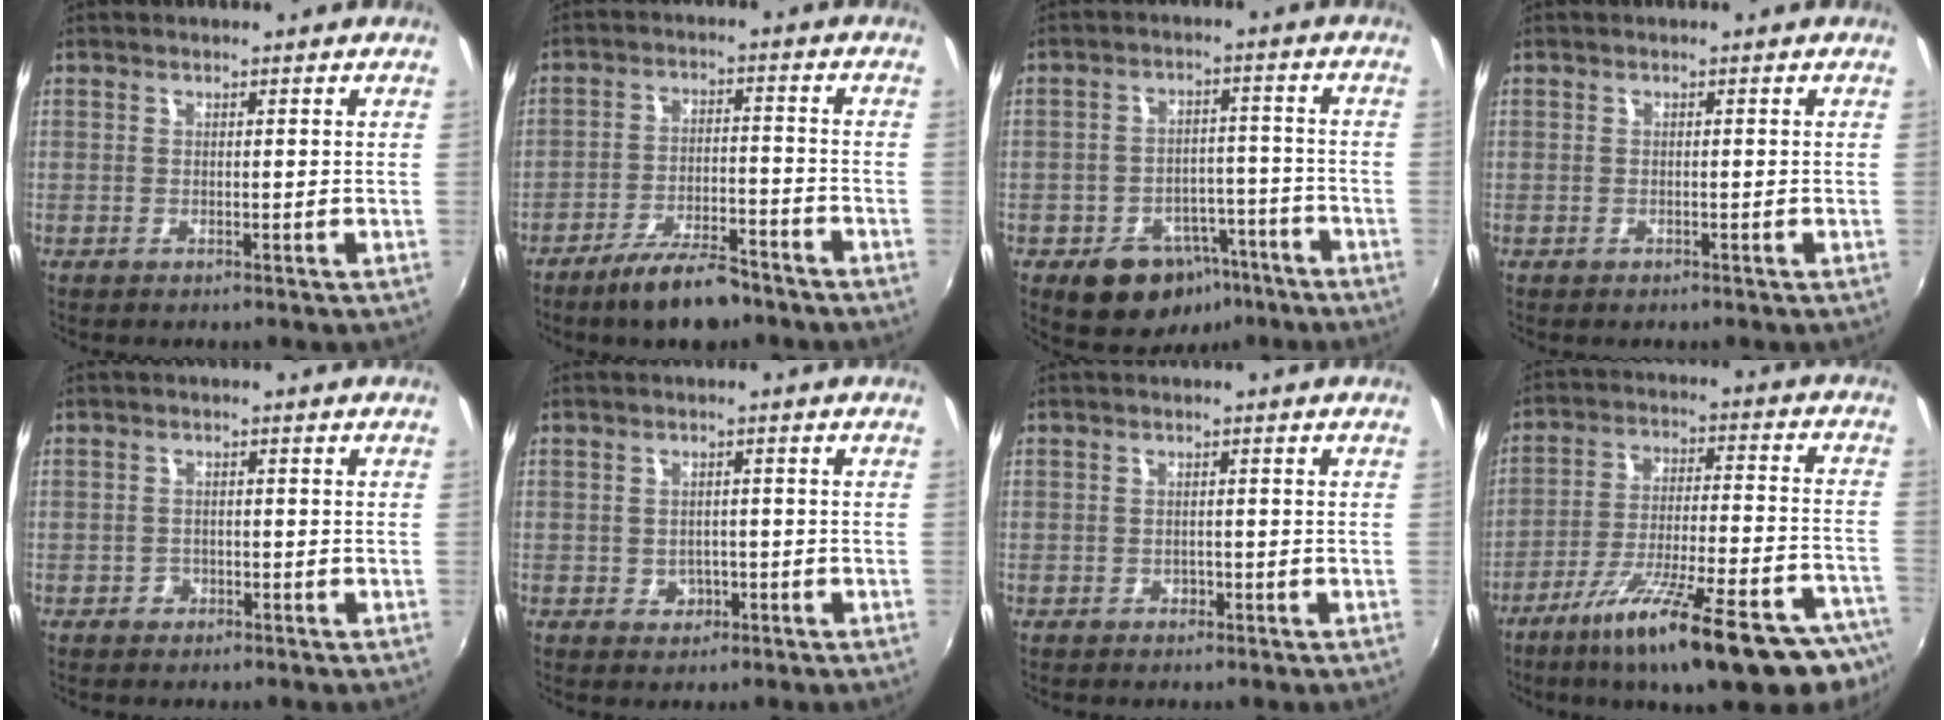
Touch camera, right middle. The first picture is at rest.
{"total": 9.6, "force": [-7.6, 2.7, 5.3], "torque": [-0.110, -0.005, -0.125]}
{"total": 11.3, "force": [-6.8, 7.6, 4.7], "torque": [-0.091, 0.022, -0.076]}
{"total": 0.6, "force": [-0.4, 0.5, 0.0], "torque": [0.001, -0.002, -0.007]}
{"total": 1.9, "force": [-1.0, 1.6, 0.3], "torque": [-0.008, 0.000, -0.015]}
{"total": 2.9, "force": [-0.8, 2.6, 0.9], "torque": [-0.018, 0.001, -0.008]}
{"total": 1.2, "force": [-0.7, 1.0, 0.2], "torque": [-0.002, -0.001, -0.008]}
{"total": 25.2, "force": [-18.6, 3.8, 16.5], "torque": [-0.262, -0.059, -0.271]}